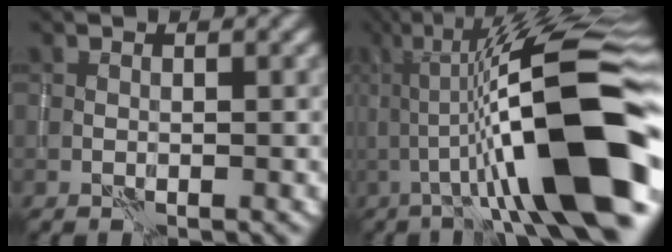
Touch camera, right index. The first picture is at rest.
{"total": 15.3, "force": [-1.6, 2.6, 14.9], "torque": [-0.216, 0.037, -0.029]}